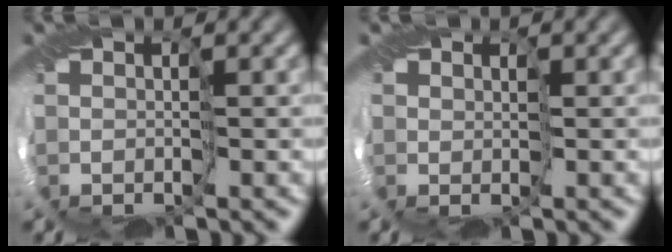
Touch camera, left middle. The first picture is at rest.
{"total": 1.6, "force": [0.6, 1.4, 0.5], "torque": [-0.005, 0.002, 0.006]}